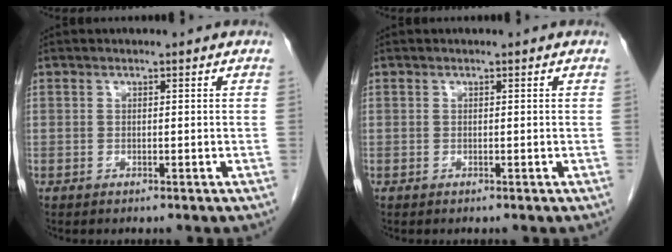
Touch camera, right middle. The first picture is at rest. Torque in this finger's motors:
{"motor_torque": [-0.03, 0.05, 0.02, 0.01]}